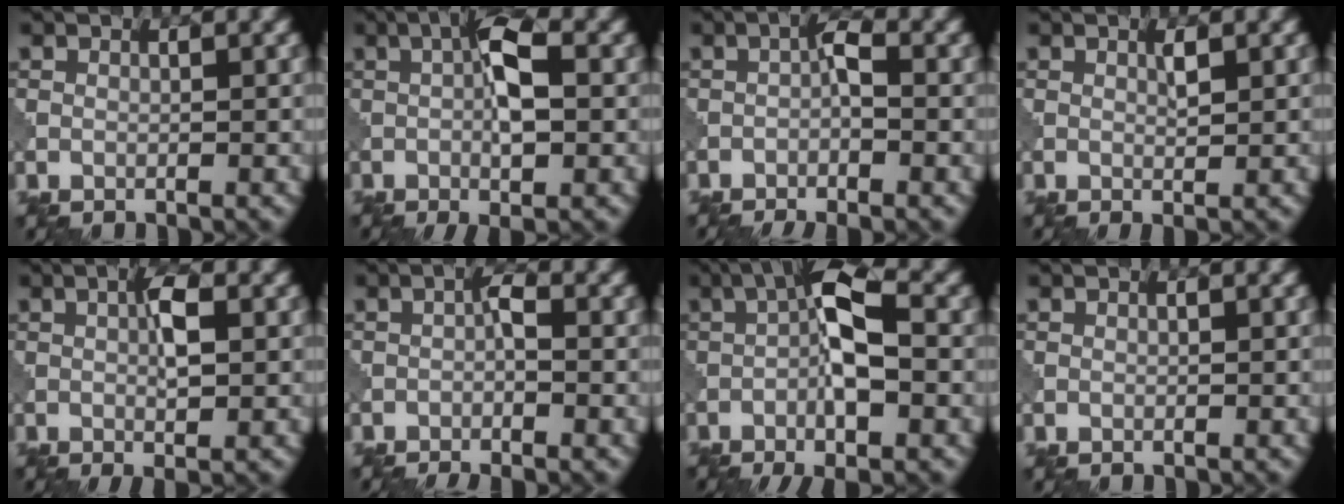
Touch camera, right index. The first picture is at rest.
{"total": 5.4, "force": [-0.3, 1.5, 5.2], "torque": [-0.089, 0.005, -0.008]}
{"total": 3.7, "force": [-1.7, 0.9, 3.1], "torque": [-0.054, 0.003, -0.039]}
{"total": 1.2, "force": [0.3, 0.1, 1.1], "torque": [-0.020, 0.000, 0.003]}
{"total": 3.2, "force": [0.1, 0.7, 3.1], "torque": [-0.056, 0.001, 0.002]}
{"total": 2.8, "force": [-1.4, 0.6, 2.4], "torque": [-0.043, 0.001, -0.032]}
{"total": 8.2, "force": [-1.6, 2.5, 7.6], "torque": [-0.125, 0.013, -0.037]}
{"total": 0.0}